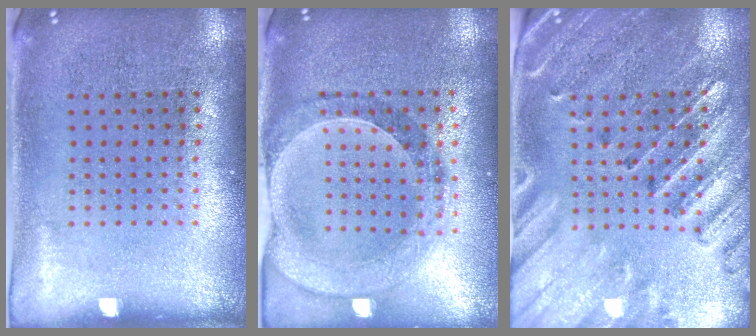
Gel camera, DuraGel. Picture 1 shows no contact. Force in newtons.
{"total": 1.0, "press": 0.9, "slide": 0.2}
{"total": 2.9, "press": 2.7, "slide": 1.1}